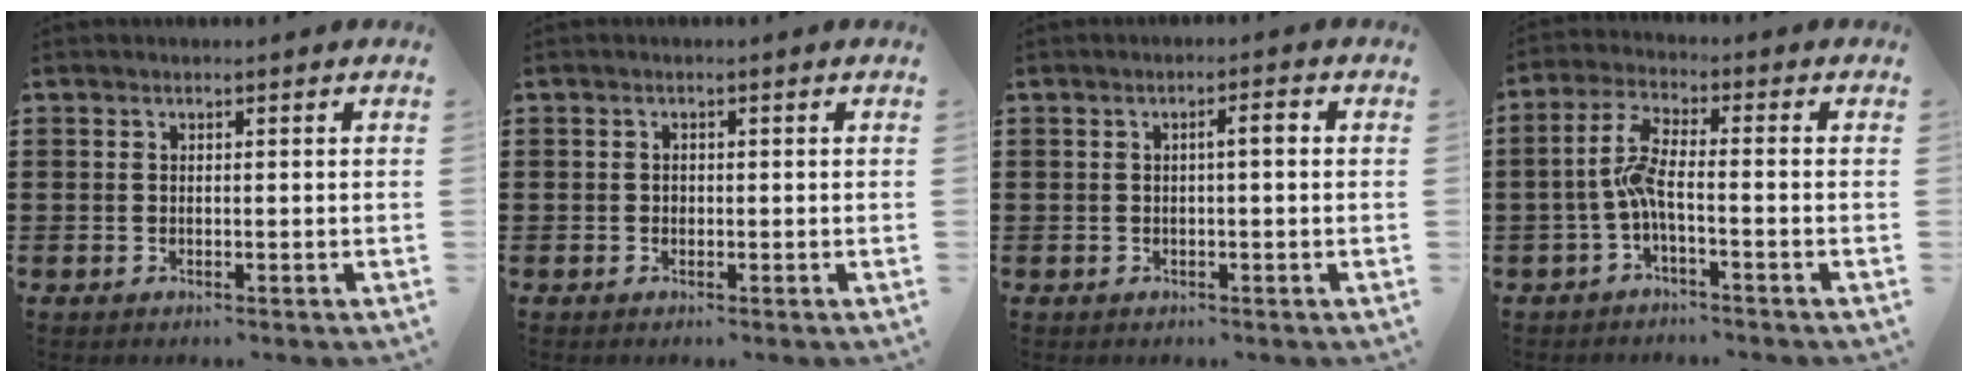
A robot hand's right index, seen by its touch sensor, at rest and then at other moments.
{"total": 0.6, "force": [-0.1, 0.6, 0.2], "torque": [-0.006, 0.003, -0.002]}
{"total": 2.0, "force": [0.1, 0.2, 1.9], "torque": [-0.035, 0.002, 0.000]}
{"total": 5.4, "force": [-1.8, 1.0, 5.0], "torque": [-0.113, -0.003, -0.040]}